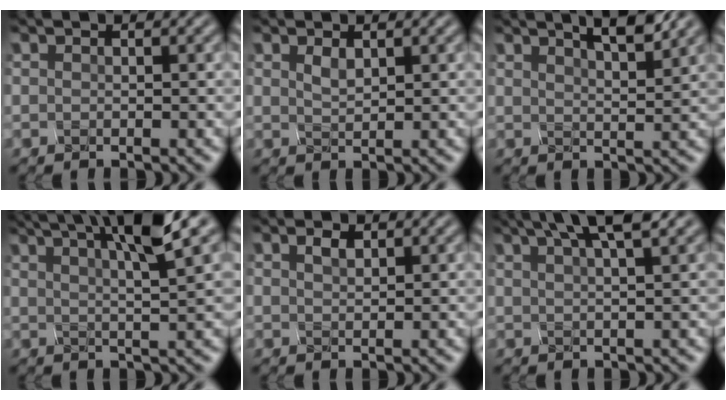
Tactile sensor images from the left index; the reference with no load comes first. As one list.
[{"total": 0.9, "force": [0.3, -0.4, -0.7], "torque": [-0.007, 0.000, 0.026]}, {"total": 3.9, "force": [3.2, 0.4, 2.2], "torque": [-0.017, 0.017, 0.043]}, {"total": 6.8, "force": [3.9, 0.6, 5.6], "torque": [-0.075, 0.023, 0.075]}, {"total": 1.0, "force": [0.2, -0.5, -0.9], "torque": [0.000, 0.000, 0.023]}, {"total": 4.1, "force": [3.1, 0.1, 2.7], "torque": [-0.035, 0.016, 0.057]}]